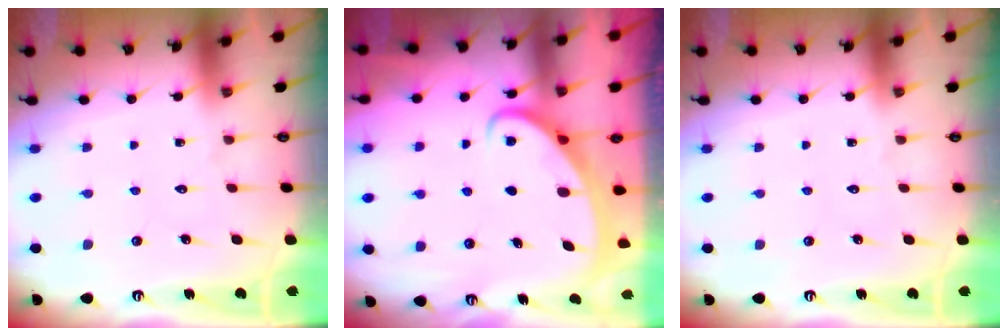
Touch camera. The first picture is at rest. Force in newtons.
{"total": 2.5, "press": 2.5, "slide": 0.3}
{"total": 0.0}